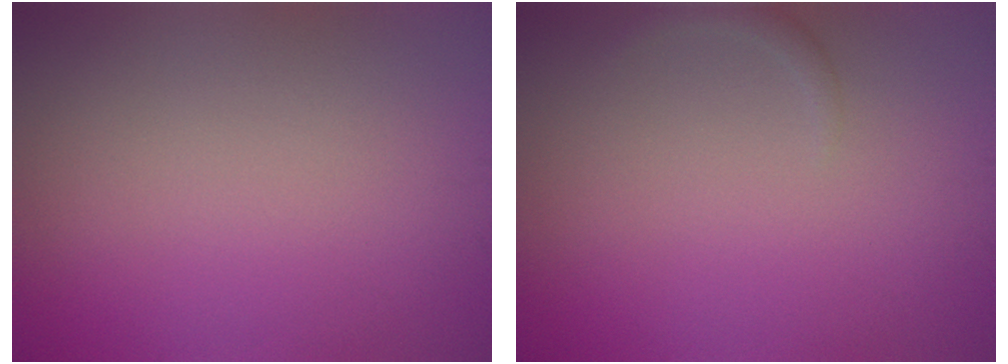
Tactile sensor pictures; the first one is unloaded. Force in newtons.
{"total": 0.7, "press": 0.7, "slide": 0.0}